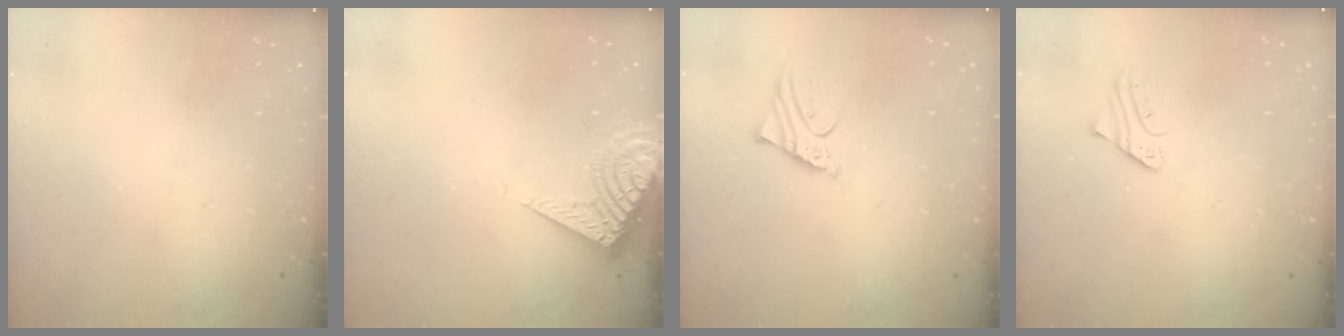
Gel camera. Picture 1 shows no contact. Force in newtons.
{"total": 9.1, "press": 9.0, "slide": 1.2}
{"total": 2.2, "press": 2.2, "slide": 0.1}
{"total": 2.7, "press": 2.7, "slide": 0.1}